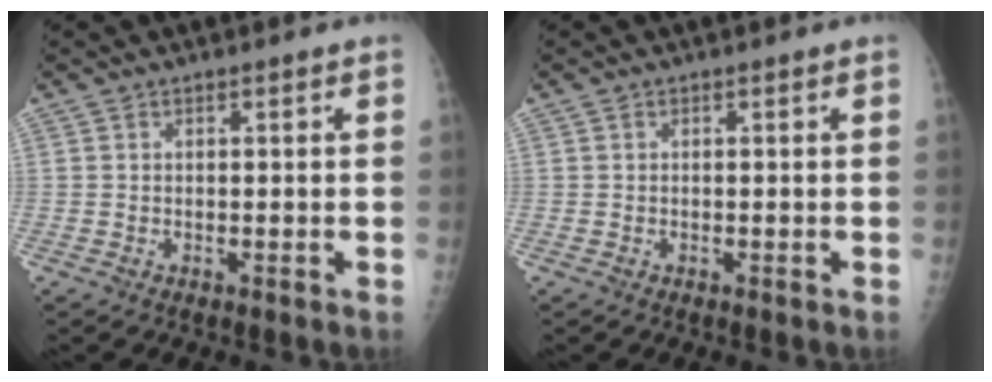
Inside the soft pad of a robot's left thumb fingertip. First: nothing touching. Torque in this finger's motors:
{"motor_torque": [0.05, 0.08, -0.06, -0.10, 0.00]}